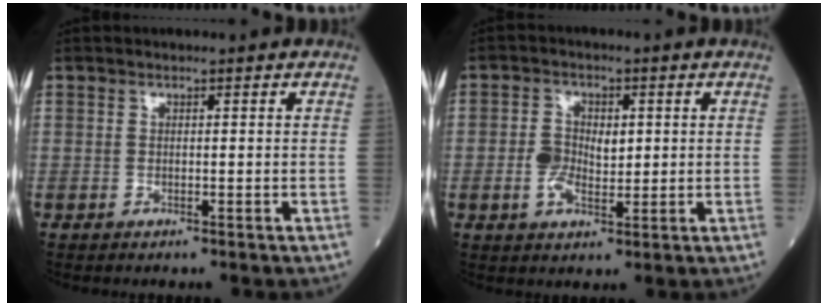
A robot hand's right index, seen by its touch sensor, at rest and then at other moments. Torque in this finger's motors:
{"motor_torque": [0.11, -0.05, 0.08, 0.04]}